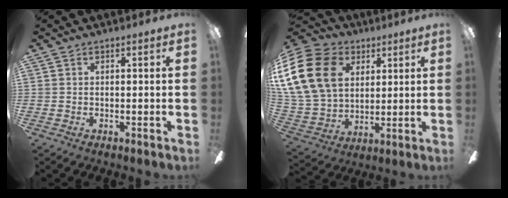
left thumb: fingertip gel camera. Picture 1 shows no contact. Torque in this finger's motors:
{"motor_torque": [0.17, 1.76, 2.21, -0.56, 0.38]}